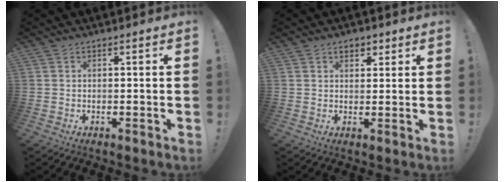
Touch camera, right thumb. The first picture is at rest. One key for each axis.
{"total": 3.3, "fx": 1.7, "fy": 2.5, "fz": 1.4, "tx": -0.015, "ty": -0.001, "tz": 0.030}